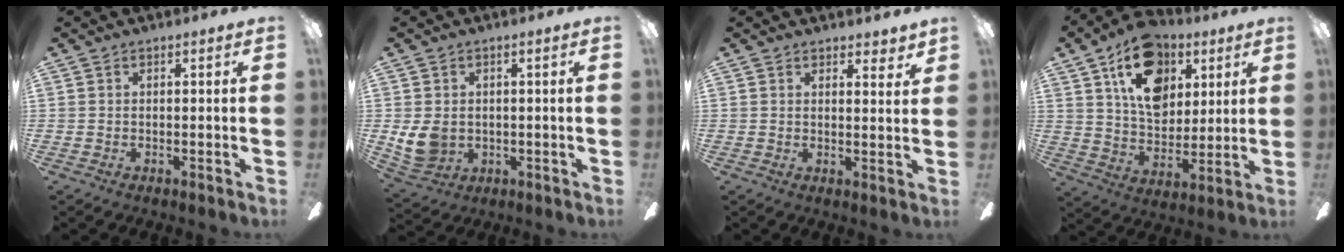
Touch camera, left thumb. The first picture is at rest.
{"total": 7.1, "force": [0.1, 5.6, 4.4], "torque": [-0.105, 0.010, 0.007]}
{"total": 2.6, "force": [2.3, 0.5, 1.2], "torque": [-0.011, -0.013, 0.037]}
{"total": 17.5, "force": [8.8, 11.7, 9.6], "torque": [-0.147, -0.024, 0.161]}